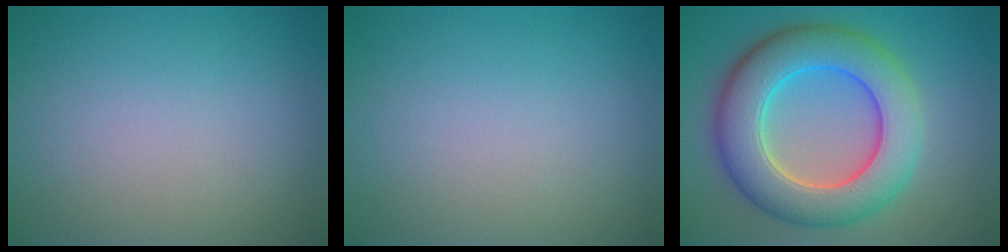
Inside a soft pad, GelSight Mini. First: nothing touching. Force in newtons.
{"total": 0.0}
{"total": 9.5, "press": 9.5, "slide": 0.6}